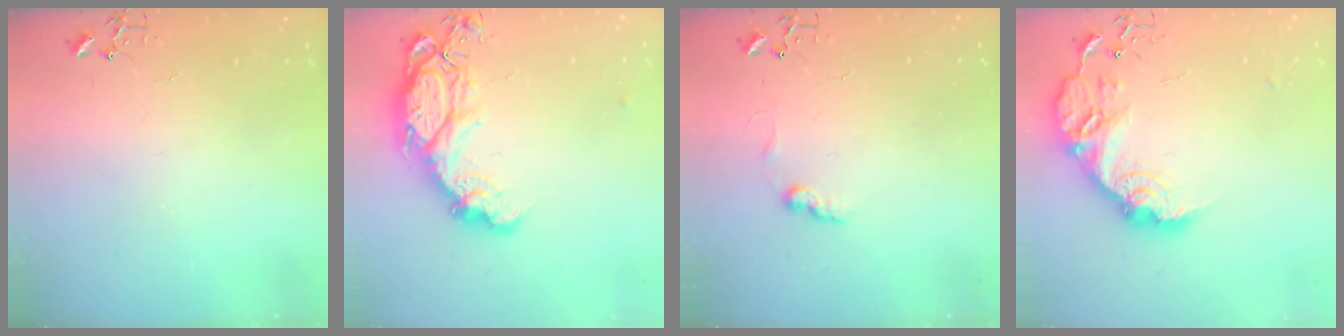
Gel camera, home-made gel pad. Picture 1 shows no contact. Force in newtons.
{"total": 15.7, "press": 15.6, "slide": 0.9}
{"total": 7.2, "press": 7.2, "slide": 0.2}
{"total": 17.3, "press": 17.3, "slide": 1.2}